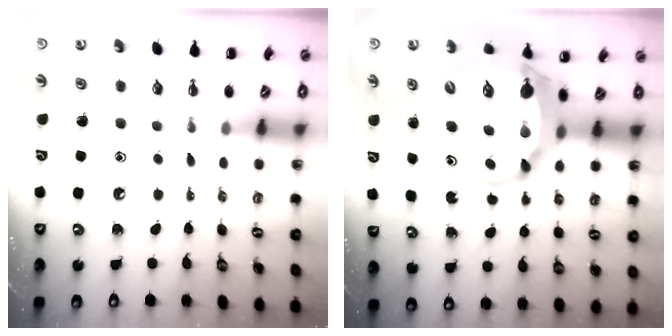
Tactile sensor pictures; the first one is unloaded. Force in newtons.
{"total": 6.6, "press": 6.6, "slide": 1.1}